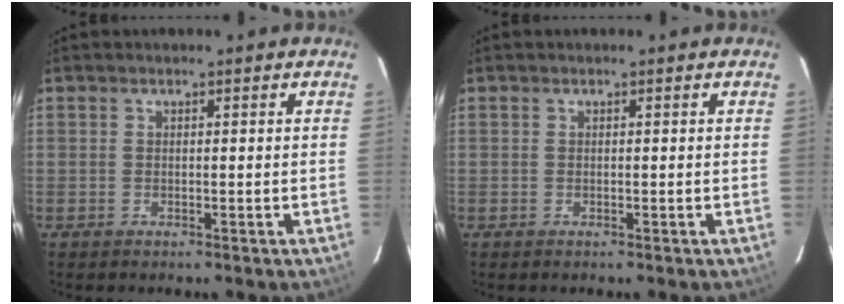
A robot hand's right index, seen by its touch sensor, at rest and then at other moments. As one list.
[{"total": 0.0}]